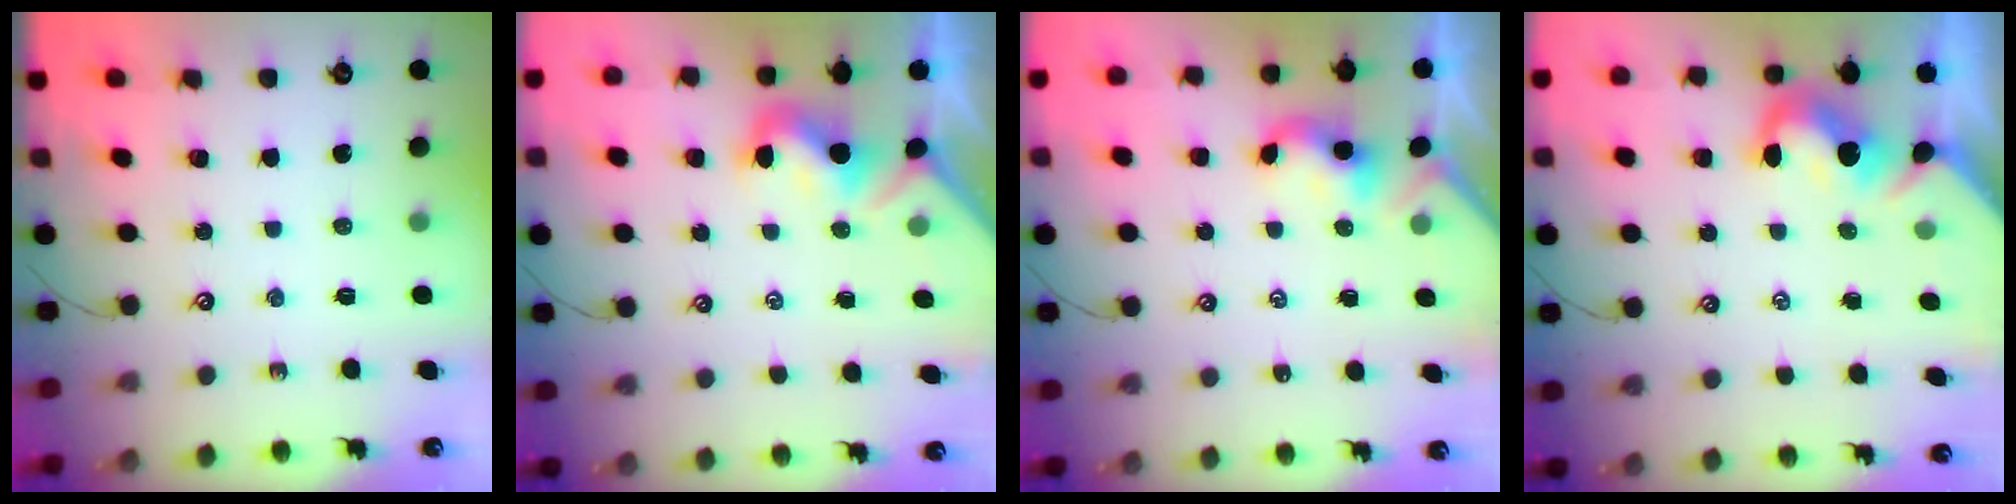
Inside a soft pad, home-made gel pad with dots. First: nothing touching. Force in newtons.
{"total": 1.0, "press": 0.7, "slide": 0.6}
{"total": 2.2, "press": 2.2, "slide": 0.2}
{"total": 2.3, "press": 2.2, "slide": 0.6}